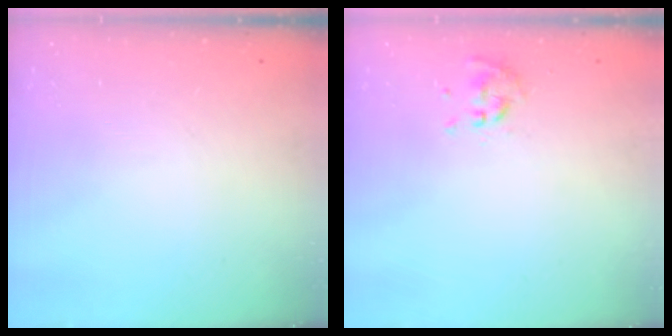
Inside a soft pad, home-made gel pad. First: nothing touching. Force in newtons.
{"total": 0.6, "press": 0.5, "slide": 0.1}